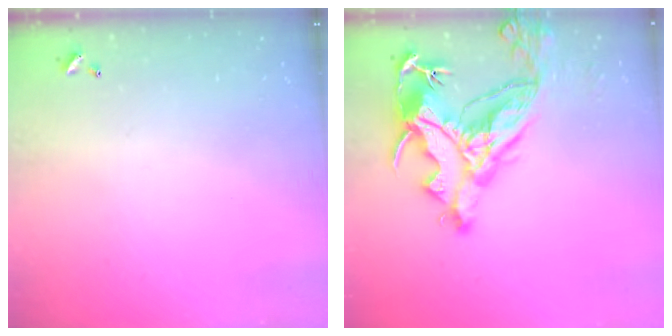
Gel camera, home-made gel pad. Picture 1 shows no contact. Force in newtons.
{"total": 16.7, "press": 16.6, "slide": 2.3}